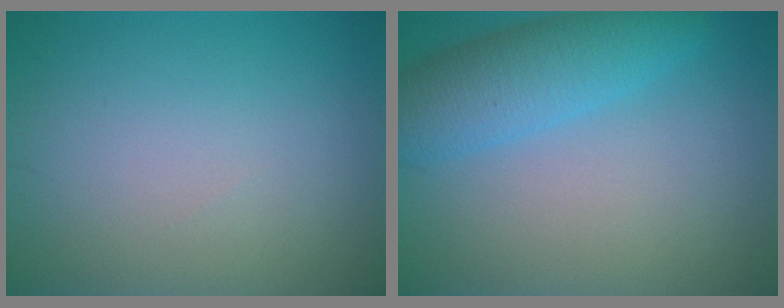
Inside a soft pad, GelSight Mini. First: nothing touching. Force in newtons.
{"total": 5.3, "press": 5.3, "slide": 0.4}